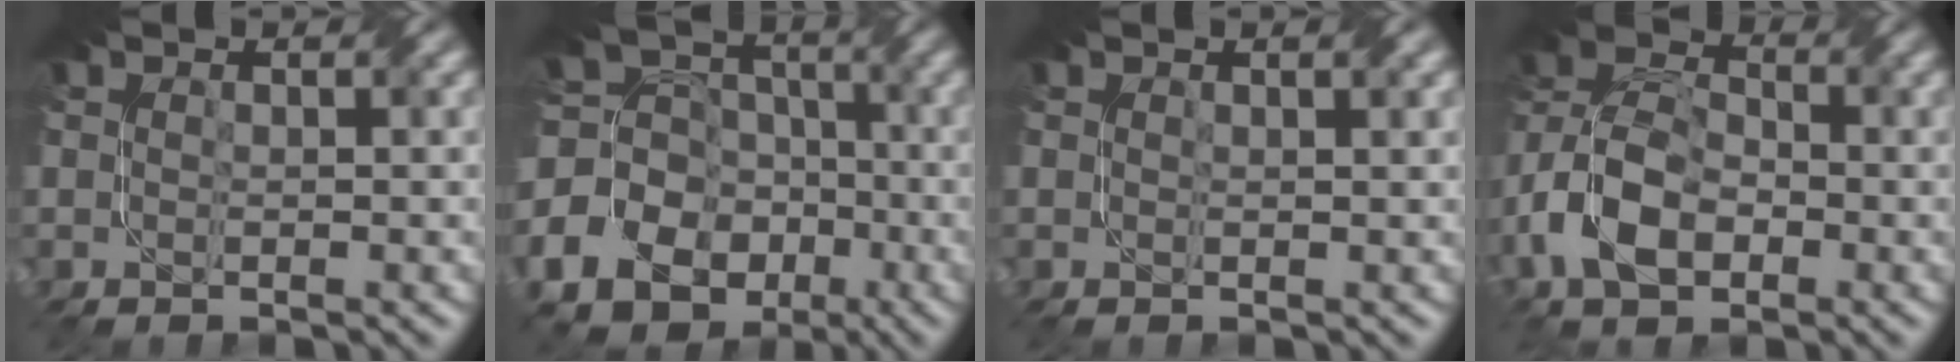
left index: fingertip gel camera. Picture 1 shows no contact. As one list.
[{"total": 16.9, "force": [-7.3, 14.5, 4.9], "torque": [-0.139, -0.043, -0.126]}, {"total": 1.3, "force": [0.8, 0.3, 0.9], "torque": [-0.011, -0.001, 0.009]}, {"total": 8.5, "force": [-3.4, 5.3, 5.6], "torque": [-0.123, 0.004, -0.076]}]